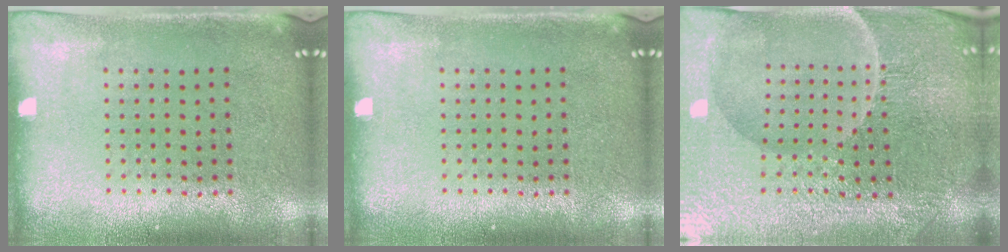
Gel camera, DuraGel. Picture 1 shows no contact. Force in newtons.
{"total": 0.0}
{"total": 5.0, "press": 4.9, "slide": 1.3}